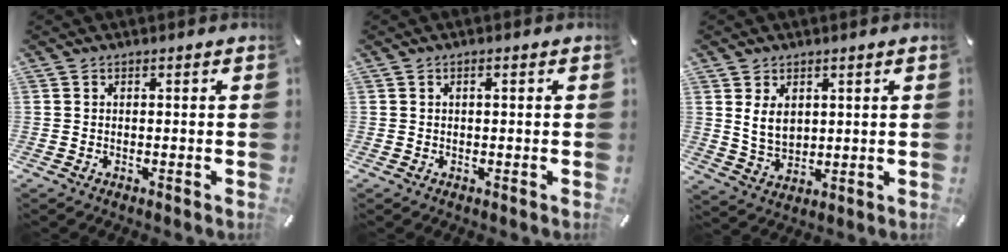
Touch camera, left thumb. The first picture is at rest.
{"total": 0.8, "force": [0.2, 0.1, 0.7], "torque": [-0.014, 0.002, 0.002]}
{"total": 6.0, "force": [2.2, 4.5, 3.4], "torque": [-0.065, -0.003, 0.038]}